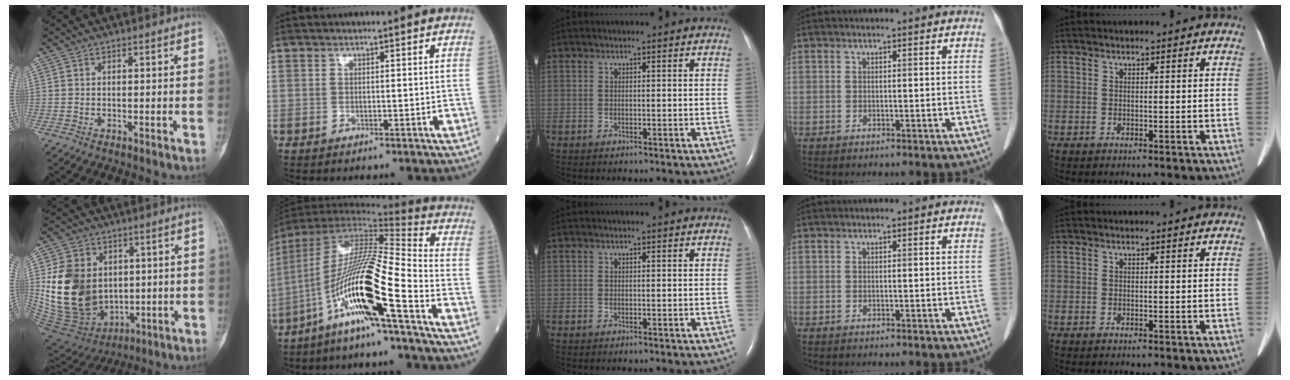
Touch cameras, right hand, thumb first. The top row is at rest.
{"thumb": {"total": 18.8, "force": [1.6, 14.6, 11.7], "torque": [-0.189, -0.012, 0.056]}, "index": {"total": 17.7, "force": [-8.6, -0.7, 15.4], "torque": [-0.309, -0.015, -0.170]}}